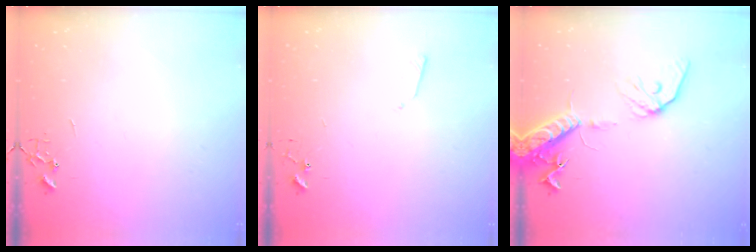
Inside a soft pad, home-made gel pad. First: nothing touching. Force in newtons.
{"total": 4.1, "press": 4.0, "slide": 0.6}
{"total": 16.6, "press": 16.2, "slide": 3.5}